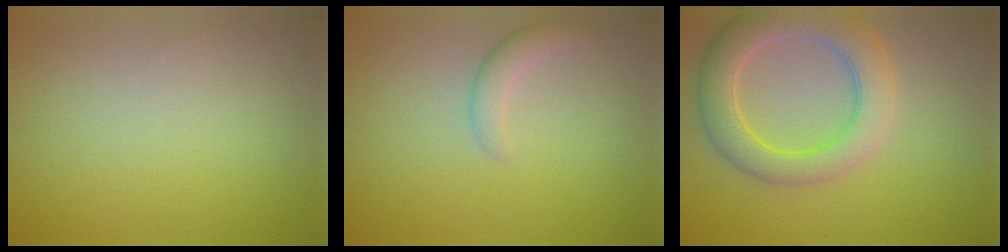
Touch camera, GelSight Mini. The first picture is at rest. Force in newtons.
{"total": 1.9, "press": 1.9, "slide": 0.2}
{"total": 6.5, "press": 6.5, "slide": 0.7}